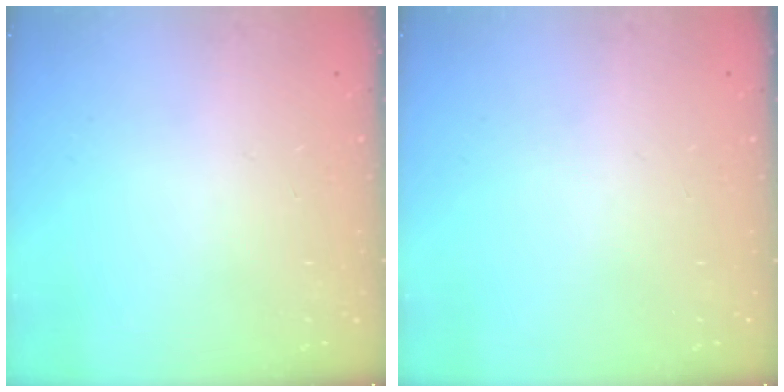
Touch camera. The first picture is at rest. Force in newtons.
{"total": 0.0}